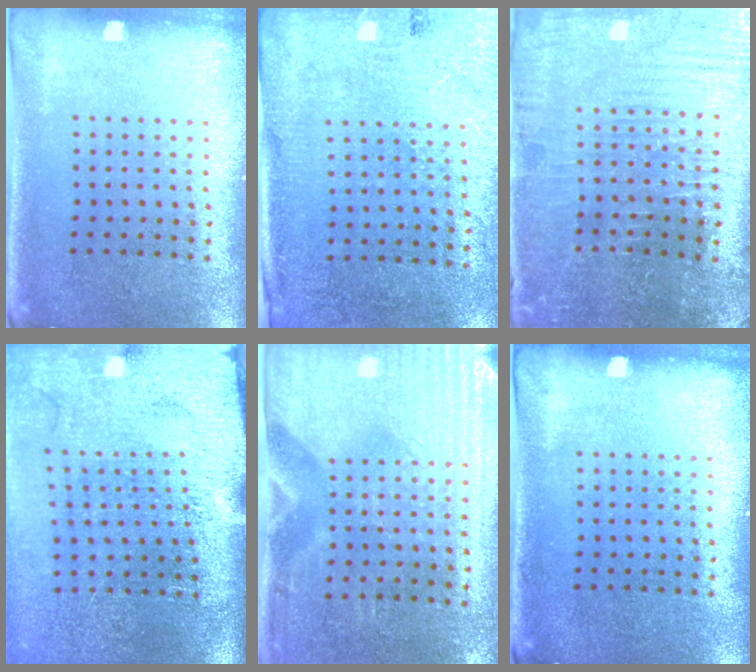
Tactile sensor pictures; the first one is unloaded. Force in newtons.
{"total": 2.7, "press": 2.3, "slide": 1.5}
{"total": 1.8, "press": 1.8, "slide": 0.3}
{"total": 4.3, "press": 3.4, "slide": 2.6}
{"total": 2.9, "press": 2.6, "slide": 1.5}
{"total": 0.0}